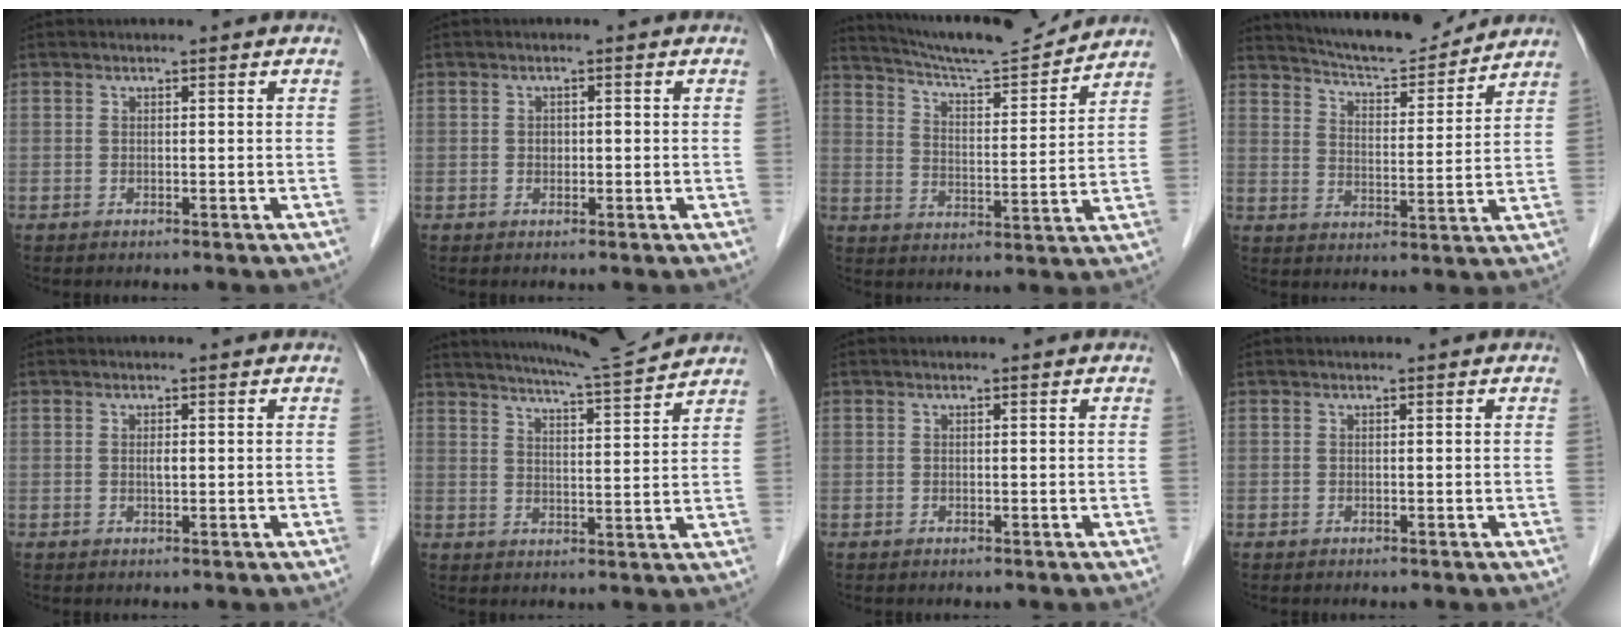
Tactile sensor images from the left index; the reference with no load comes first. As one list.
[{"total": 1.1, "force": [-0.1, 0.9, 0.7], "torque": [-0.012, 0.004, -0.001]}, {"total": 14.2, "force": [13.6, 0.1, 4.0], "torque": [-0.073, 0.001, 0.213]}, {"total": 12.9, "force": [12.3, 1.4, 3.6], "torque": [-0.062, 0.003, 0.188]}, {"total": 0.9, "force": [0.1, 0.3, 0.8], "torque": [-0.014, -0.001, 0.002]}, {"total": 10.3, "force": [9.8, -1.3, 3.0], "torque": [-0.059, -0.003, 0.145]}, {"total": 0.0}, {"total": 0.0}]